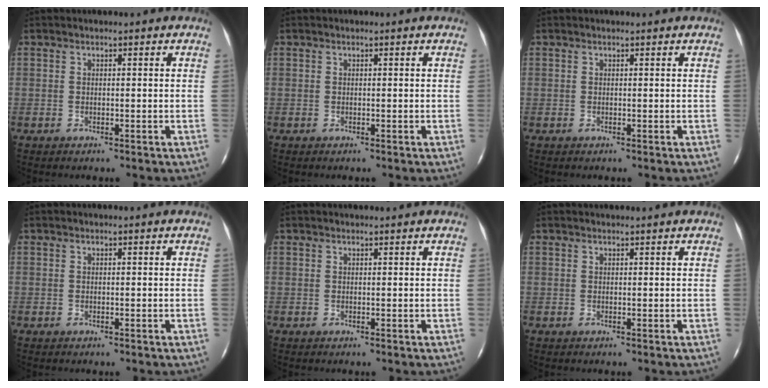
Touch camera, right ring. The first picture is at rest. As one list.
[{"total": 0.0}, {"total": 0.0}, {"total": 0.0}, {"total": 1.0, "force": [1.0, 0.0, 0.2], "torque": [-0.011, 0.001, 0.012]}, {"total": 1.0, "force": [1.0, -0.1, 0.2], "torque": [-0.011, 0.001, 0.013]}]